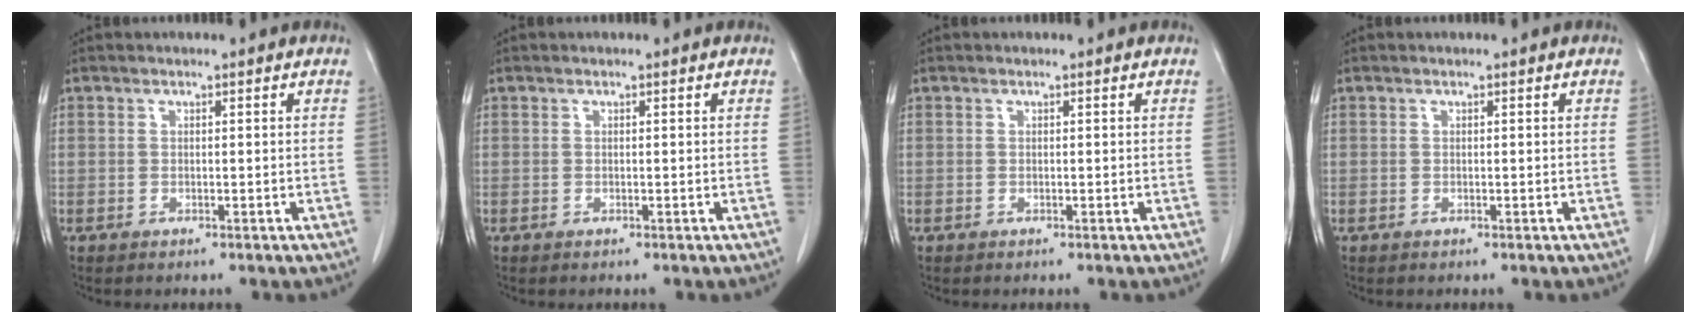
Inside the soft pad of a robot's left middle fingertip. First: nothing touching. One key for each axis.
{"total": 0.0}
{"total": 0.0}
{"total": 0.0}